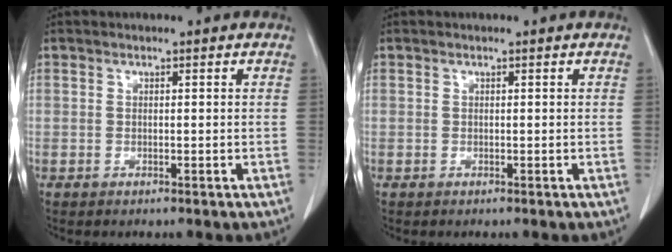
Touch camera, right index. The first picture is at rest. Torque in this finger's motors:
{"motor_torque": [0.00, 0.00, 0.00, 0.00]}